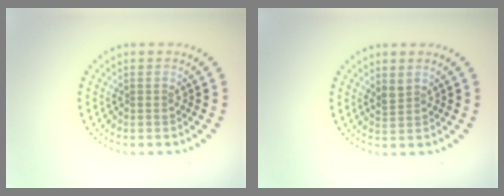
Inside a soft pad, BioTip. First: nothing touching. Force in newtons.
{"total": 1.2, "press": 0.9, "slide": 0.8}